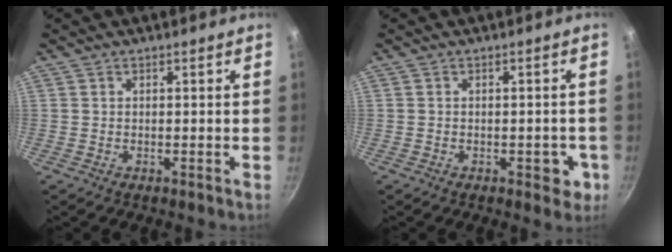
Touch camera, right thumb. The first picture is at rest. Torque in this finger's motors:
{"motor_torque": [0.66, 0.15, -0.19, 0.05, 0.12]}